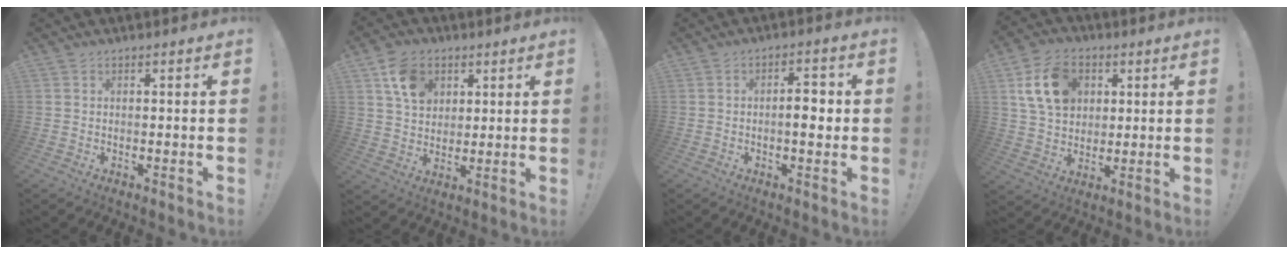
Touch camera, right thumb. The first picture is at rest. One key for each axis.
{"total": 10.7, "fx": 5.1, "fy": 8.1, "fz": 4.9, "tx": -0.069, "ty": -0.017, "tz": 0.099}
{"total": 5.7, "fx": -0.6, "fy": 2.4, "fz": 5.1, "tx": -0.067, "ty": 0.005, "tz": -0.017}
{"total": 15.6, "fx": 5.4, "fy": 11.4, "fz": 9.0, "tx": -0.151, "ty": -0.010, "tz": 0.107}